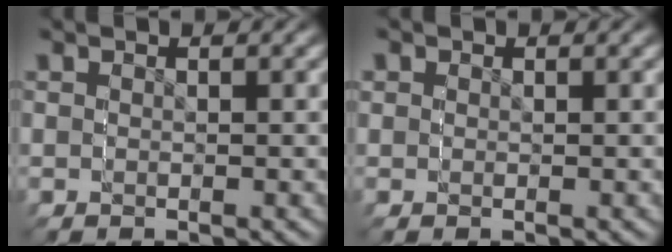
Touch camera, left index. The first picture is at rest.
{"total": 1.4, "force": [0.3, 1.4, 0.0], "torque": [0.002, -0.011, 0.006]}